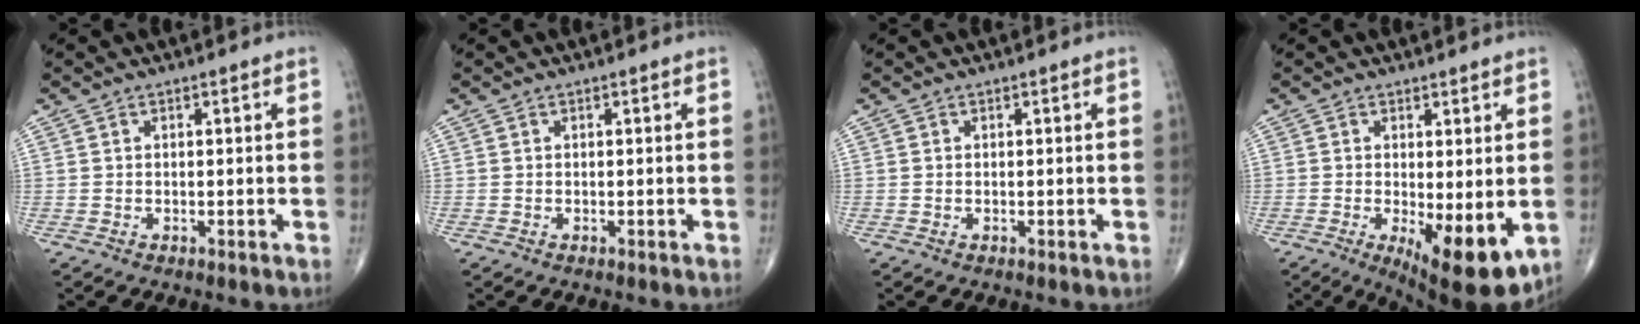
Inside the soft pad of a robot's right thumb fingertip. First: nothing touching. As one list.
[{"total": 0.0}, {"total": 0.0}, {"total": 10.9, "force": [-2.4, 3.6, 10.0], "torque": [-0.139, -0.026, -0.025]}]